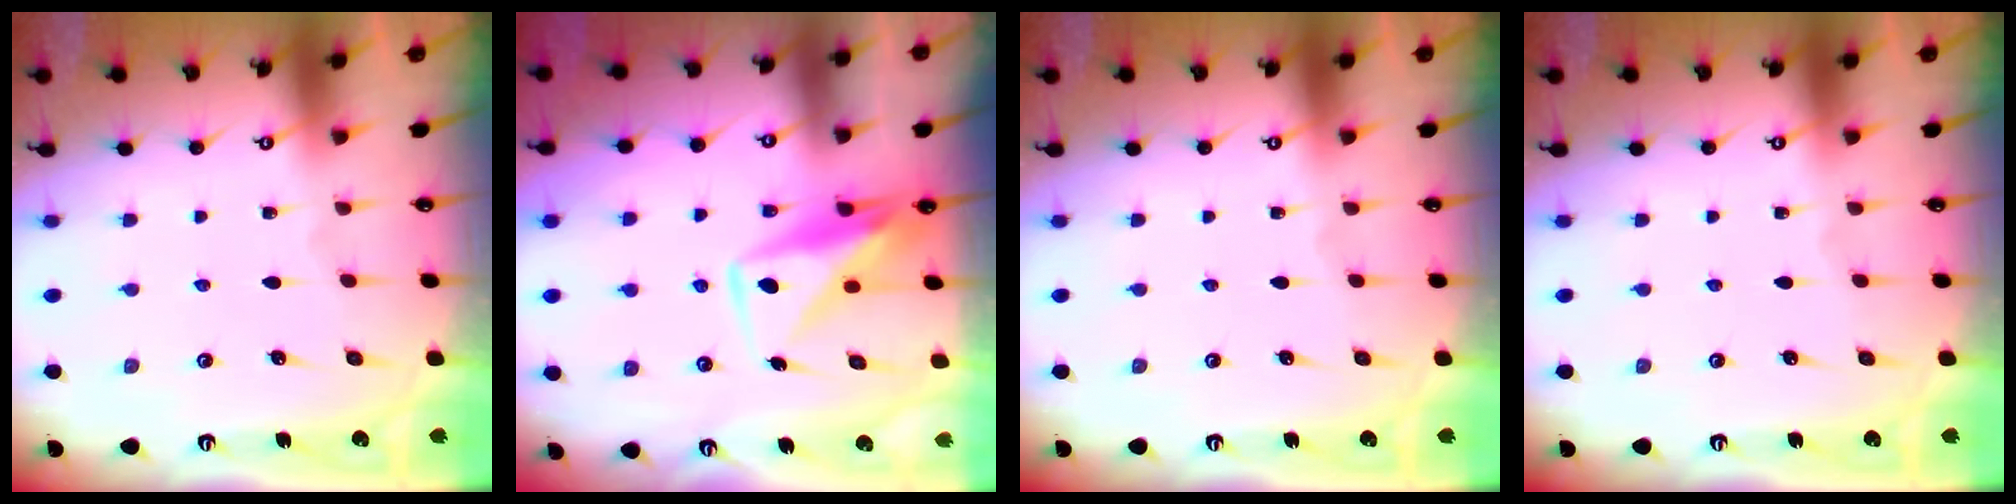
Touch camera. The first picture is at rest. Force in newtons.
{"total": 9.6, "press": 9.6, "slide": 0.6}
{"total": 0.0}
{"total": 0.0}